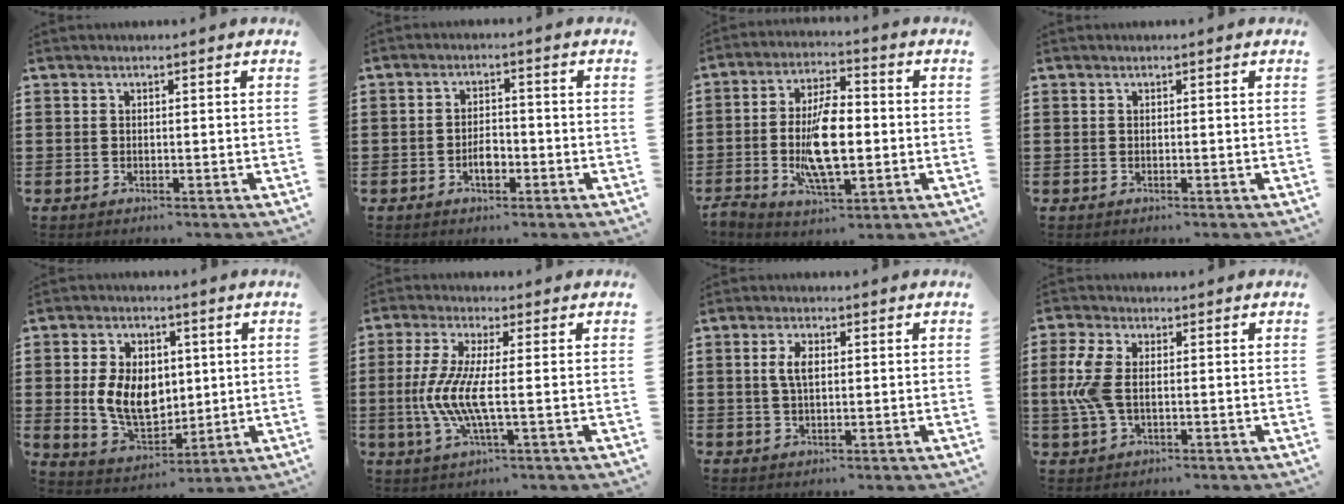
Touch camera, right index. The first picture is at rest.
{"total": 3.3, "force": [-1.4, 1.7, 2.4], "torque": [-0.037, 0.003, -0.028]}
{"total": 10.5, "force": [-1.7, 4.4, 9.4], "torque": [-0.200, -0.007, -0.033]}
{"total": 0.0}
{"total": 9.4, "force": [0.6, 6.6, 6.6], "torque": [-0.154, 0.007, 0.008]}
{"total": 7.6, "force": [-1.1, 1.1, 7.4], "torque": [-0.174, -0.022, -0.031]}
{"total": 3.7, "force": [0.6, 1.6, 3.3], "torque": [-0.068, 0.009, 0.007]}
{"total": 6.9, "force": [0.2, 3.6, 5.9], "torque": [-0.154, -0.003, -0.007]}